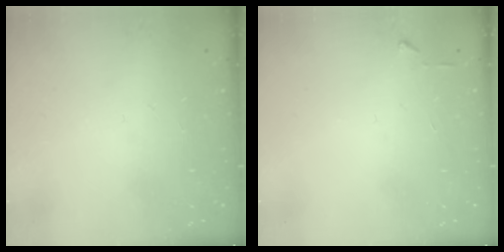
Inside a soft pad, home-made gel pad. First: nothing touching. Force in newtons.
{"total": 3.9, "press": 3.9, "slide": 0.5}